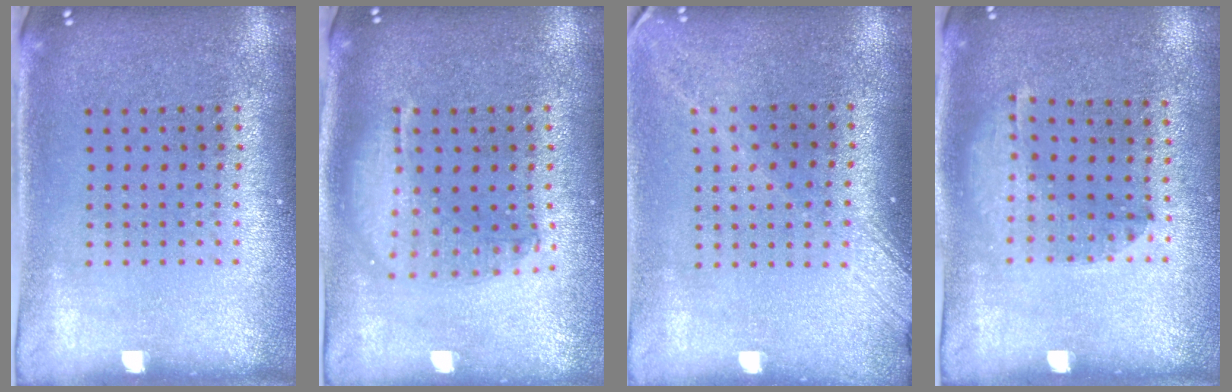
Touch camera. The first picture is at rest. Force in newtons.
{"total": 1.6, "press": 1.4, "slide": 0.7}
{"total": 1.7, "press": 1.3, "slide": 1.1}
{"total": 1.0, "press": 1.0, "slide": 0.3}